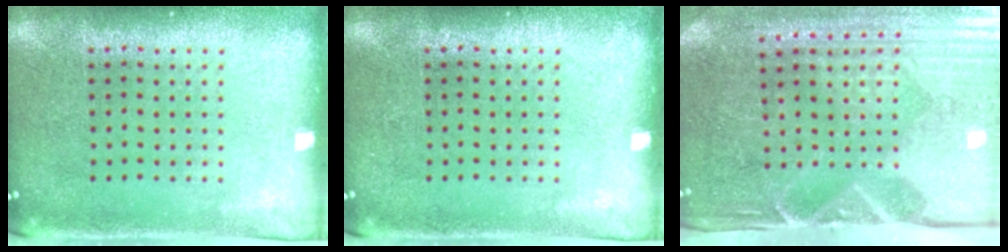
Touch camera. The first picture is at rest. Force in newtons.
{"total": 0.0}
{"total": 4.8, "press": 4.2, "slide": 2.4}